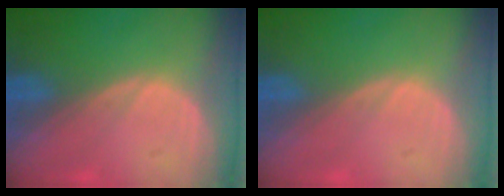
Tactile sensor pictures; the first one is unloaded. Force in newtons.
{"total": 0.0}